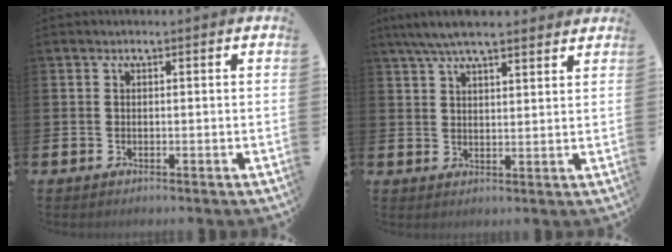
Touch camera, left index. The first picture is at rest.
{"total": 6.0, "force": [5.4, 1.1, 2.4], "torque": [-0.060, -0.010, 0.100]}